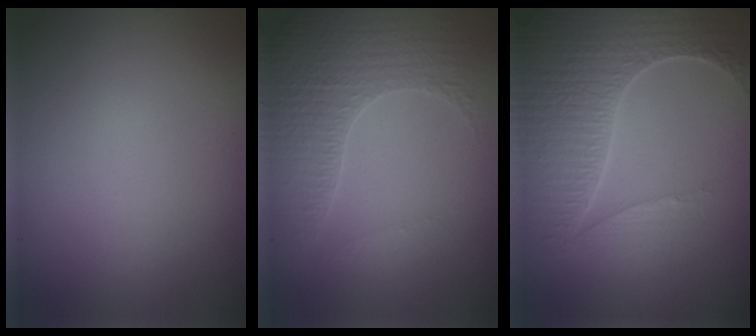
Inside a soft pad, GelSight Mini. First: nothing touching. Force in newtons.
{"total": 3.4, "press": 3.4, "slide": 0.6}
{"total": 7.1, "press": 5.3, "slide": 4.6}